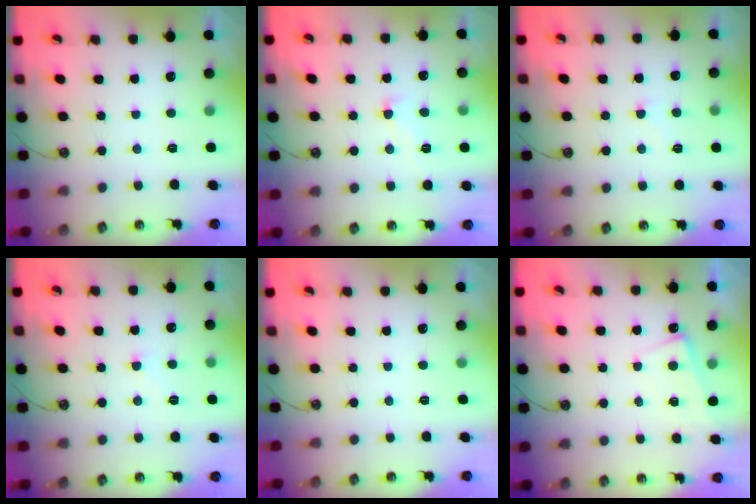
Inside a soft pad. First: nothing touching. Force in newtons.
{"total": 0.7, "press": 0.0, "slide": 0.7}
{"total": 5.9, "press": 5.9, "slide": 0.5}
{"total": 2.5, "press": 2.5, "slide": 0.1}
{"total": 0.0}
{"total": 1.3, "press": 1.2, "slide": 0.4}